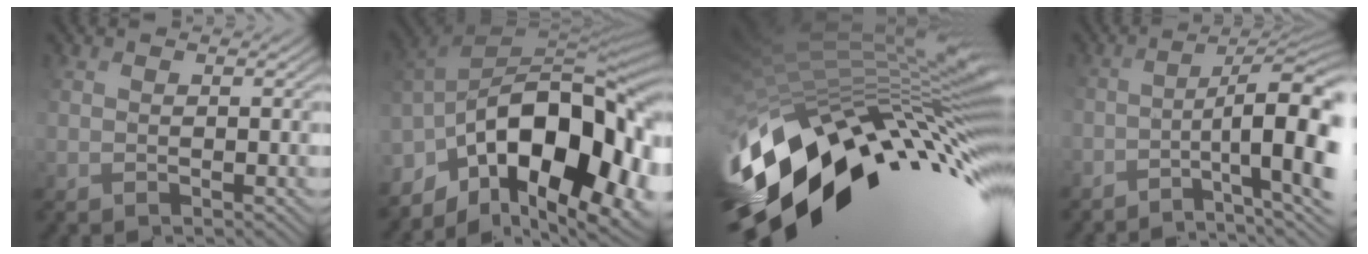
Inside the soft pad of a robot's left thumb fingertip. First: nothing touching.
{"total": 19.1, "force": [-6.9, 10.2, 14.6], "torque": [-0.263, -0.027, -0.097]}
{"total": 17.2, "force": [-4.1, 7.5, 15.0], "torque": [-0.281, -0.022, -0.074]}
{"total": 12.6, "force": [-4.8, 3.4, 11.2], "torque": [-0.128, 0.004, -0.055]}